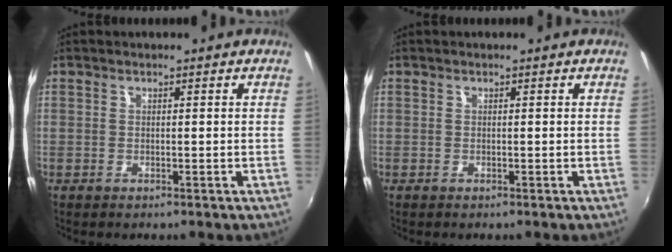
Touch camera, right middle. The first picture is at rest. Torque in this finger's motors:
{"motor_torque": [-0.37, 0.26, 0.02, 0.01]}